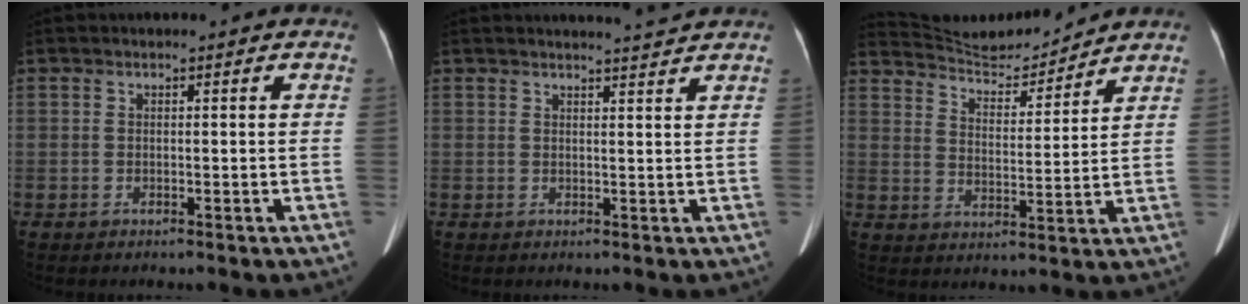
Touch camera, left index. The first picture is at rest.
{"total": 3.6, "force": [3.4, -1.0, 0.6], "torque": [-0.011, -0.004, 0.046]}
{"total": 9.7, "force": [9.6, 0.4, 0.7], "torque": [-0.023, 0.001, 0.164]}